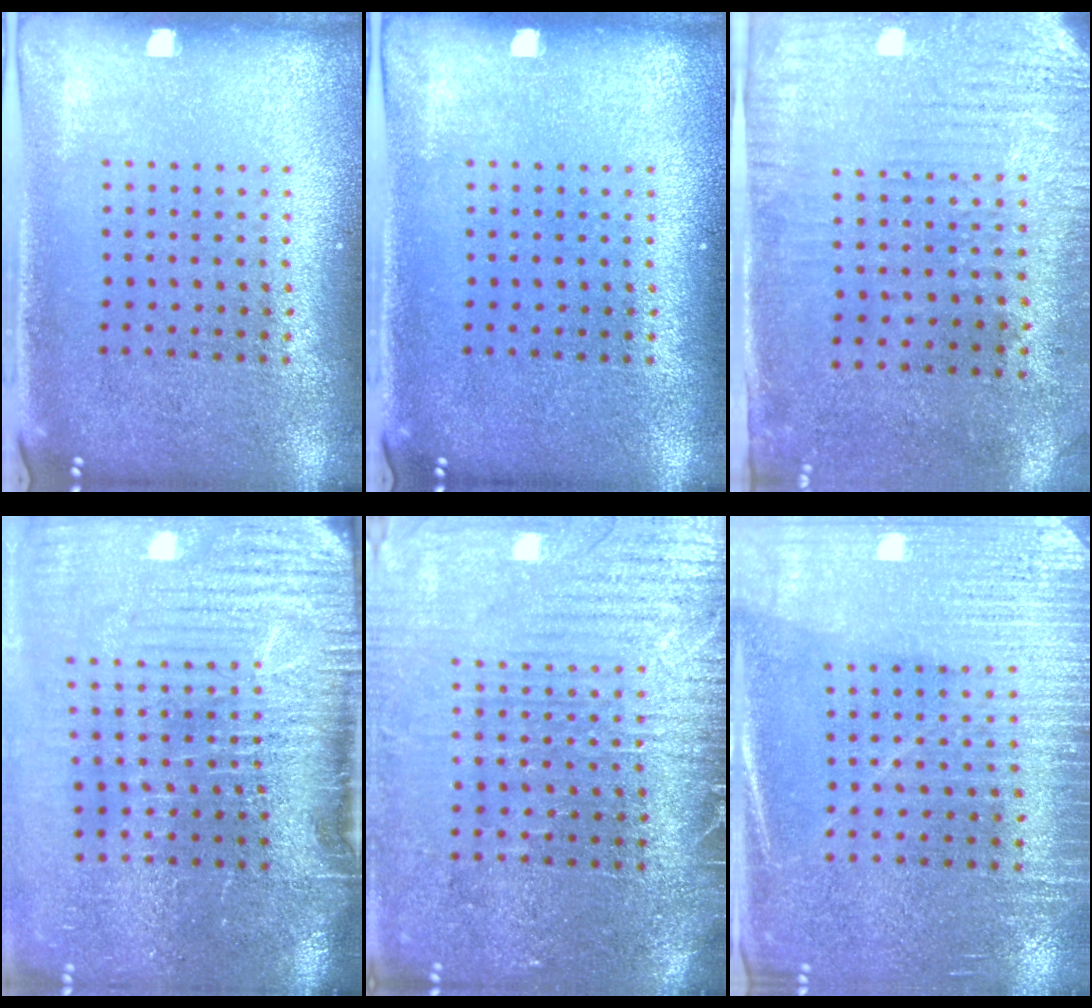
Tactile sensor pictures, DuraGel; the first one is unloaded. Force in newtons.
{"total": 0.0}
{"total": 2.9, "press": 2.4, "slide": 1.7}
{"total": 5.1, "press": 4.2, "slide": 2.9}
{"total": 3.7, "press": 3.3, "slide": 1.5}
{"total": 3.0, "press": 2.9, "slide": 0.7}